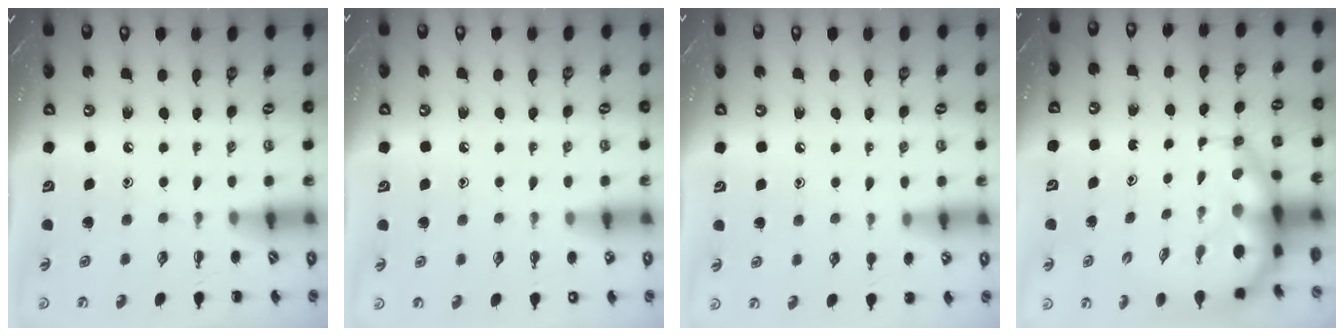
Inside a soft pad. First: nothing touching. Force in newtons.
{"total": 1.4, "press": 1.4, "slide": 0.1}
{"total": 4.5, "press": 4.2, "slide": 1.5}
{"total": 8.8, "press": 8.4, "slide": 2.6}